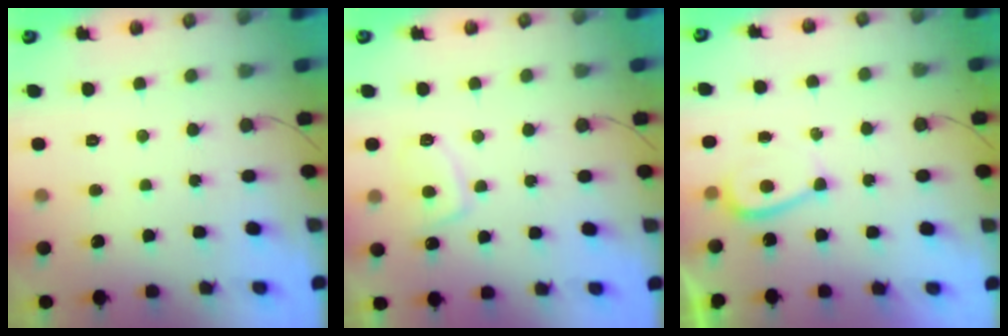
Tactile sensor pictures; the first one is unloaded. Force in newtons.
{"total": 6.0, "press": 5.9, "slide": 1.1}
{"total": 4.7, "press": 4.7, "slide": 0.3}